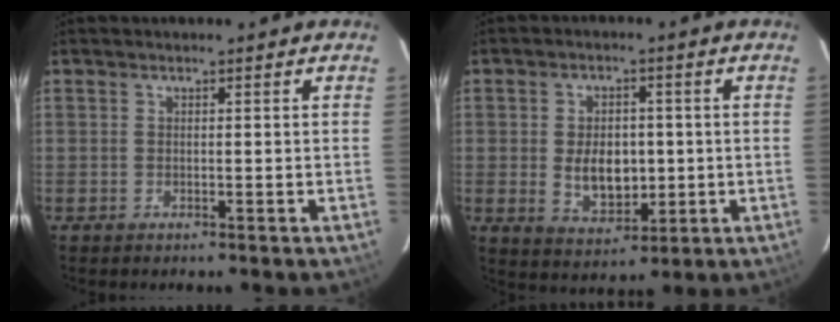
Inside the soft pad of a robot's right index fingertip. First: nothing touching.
{"total": 8.2, "force": [-0.4, 5.4, 6.1], "torque": [-0.115, -0.004, 0.005]}